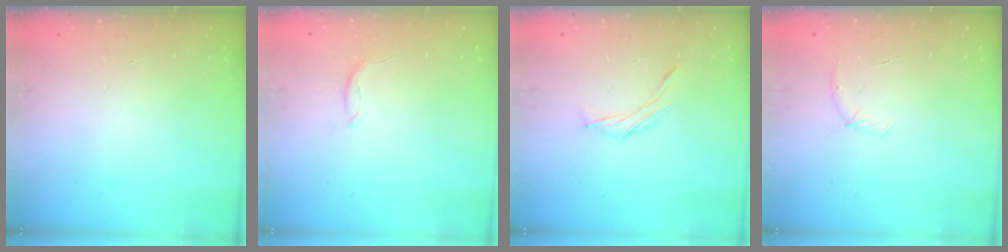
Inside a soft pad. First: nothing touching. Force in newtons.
{"total": 4.8, "press": 4.7, "slide": 0.7}
{"total": 5.2, "press": 5.0, "slide": 1.3}
{"total": 4.3, "press": 4.1, "slide": 1.3}